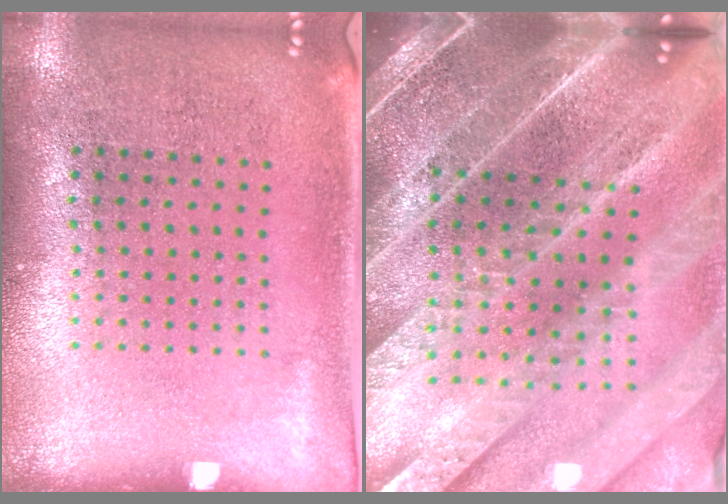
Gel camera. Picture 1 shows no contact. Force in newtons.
{"total": 5.6, "press": 4.7, "slide": 3.0}